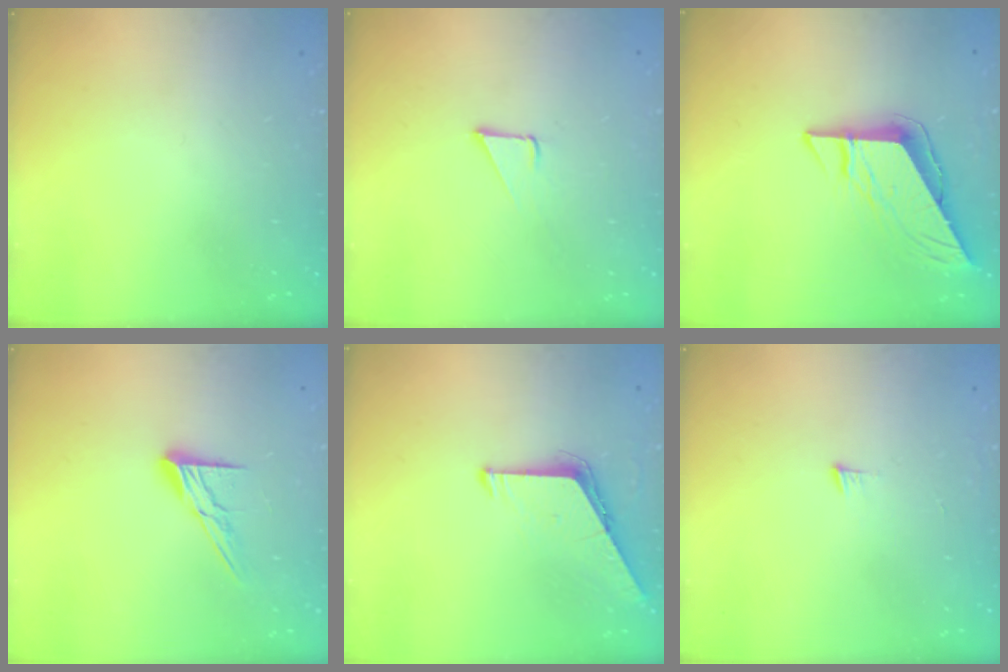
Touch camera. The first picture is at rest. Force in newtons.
{"total": 3.2, "press": 3.2, "slide": 0.1}
{"total": 8.8, "press": 8.7, "slide": 0.8}
{"total": 9.8, "press": 9.8, "slide": 0.5}
{"total": 6.5, "press": 6.4, "slide": 0.5}
{"total": 3.6, "press": 3.6, "slide": 0.5}